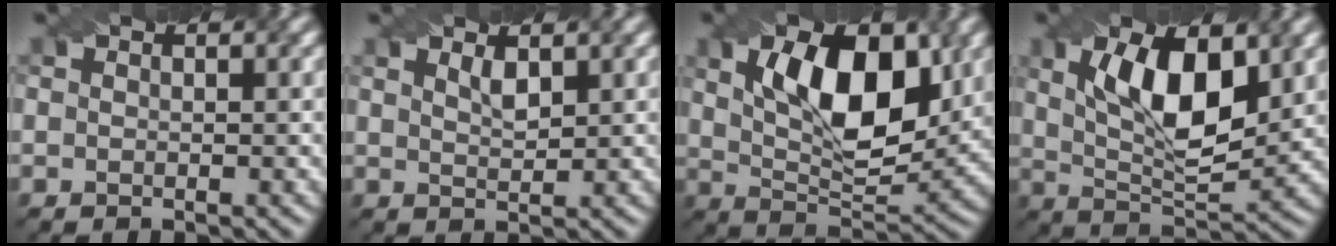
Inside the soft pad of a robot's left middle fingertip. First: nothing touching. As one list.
[{"total": 1.5, "force": [1.0, 0.4, 1.0], "torque": [-0.020, 0.000, 0.021]}, {"total": 9.7, "force": [2.9, 4.7, 8.0], "torque": [-0.131, 0.000, 0.048]}, {"total": 9.0, "force": [2.5, 3.7, 7.8], "torque": [-0.137, 0.002, 0.042]}]